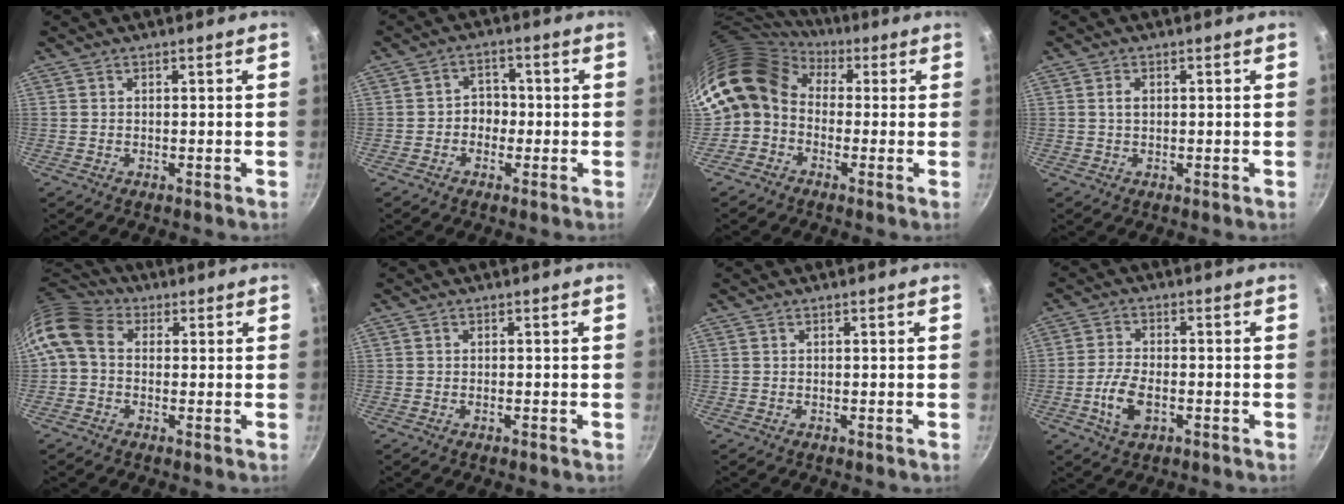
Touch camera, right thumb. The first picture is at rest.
{"total": 3.8, "force": [-0.9, 3.3, 1.8], "torque": [0.003, 0.014, -0.019]}
{"total": 12.8, "force": [1.1, 10.5, 7.2], "torque": [-0.129, 0.026, -0.005]}
{"total": 1.6, "force": [0.3, 1.1, 1.1], "torque": [-0.019, 0.004, 0.006]}
{"total": 9.4, "force": [0.9, 7.3, 5.9], "torque": [-0.116, 0.025, -0.003]}
{"total": 0.6, "force": [-0.4, 0.1, 0.5], "torque": [-0.008, 0.003, -0.008]}
{"total": 0.0}
{"total": 6.8, "force": [-2.2, 3.5, 5.4], "torque": [-0.110, 0.012, -0.045]}